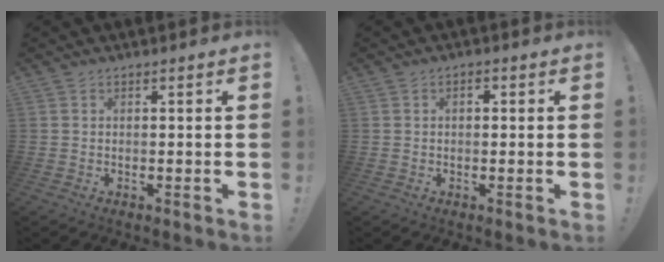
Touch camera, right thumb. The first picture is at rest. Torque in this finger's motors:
{"motor_torque": [-0.05, -0.01, -0.18, 0.01, 0.05]}